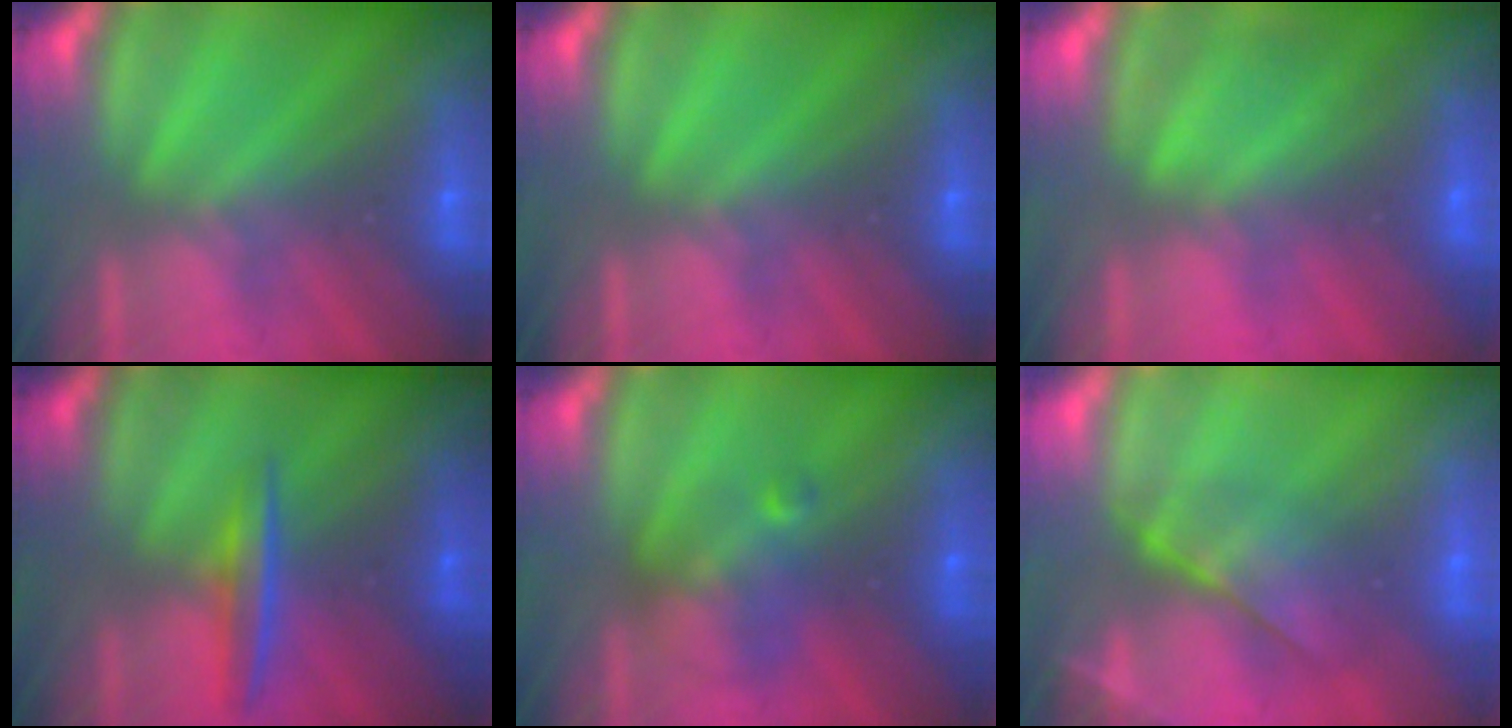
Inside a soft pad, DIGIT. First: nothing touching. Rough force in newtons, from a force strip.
{"total": 0.0}
{"total": 3.2}
{"total": 1.5}
{"total": 2.4}
{"total": 4.4}